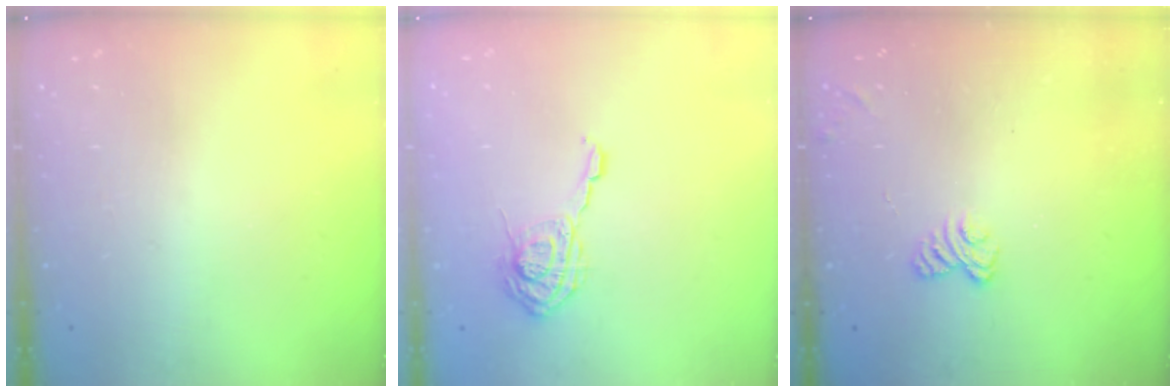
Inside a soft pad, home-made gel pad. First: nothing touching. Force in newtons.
{"total": 10.3, "press": 10.3, "slide": 0.3}
{"total": 2.8, "press": 2.5, "slide": 1.4}